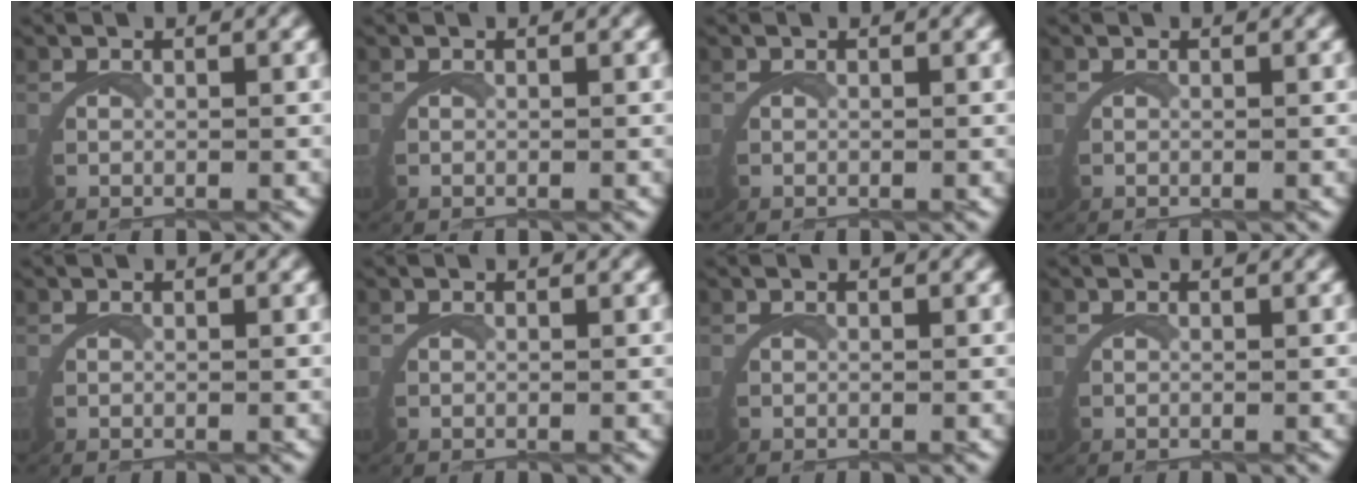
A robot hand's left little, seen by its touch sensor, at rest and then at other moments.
{"total": 0.0}
{"total": 0.0}
{"total": 0.0}
{"total": 0.0}
{"total": 0.0}
{"total": 0.0}
{"total": 0.0}